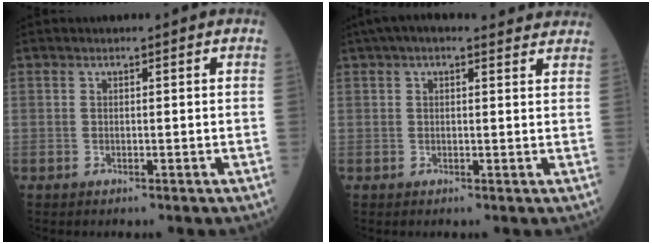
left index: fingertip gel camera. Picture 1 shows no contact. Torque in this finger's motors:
{"motor_torque": [1.07, -1.07, 0.38, 0.07]}